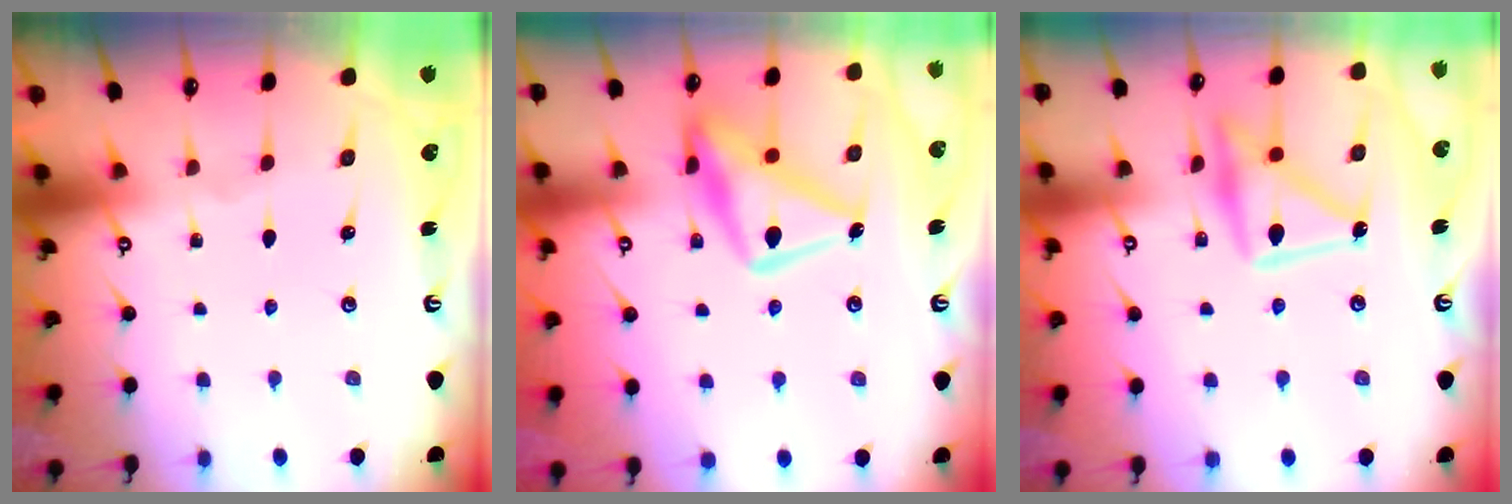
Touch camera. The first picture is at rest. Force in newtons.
{"total": 16.3, "press": 16.2, "slide": 1.4}
{"total": 16.3, "press": 16.3, "slide": 1.1}